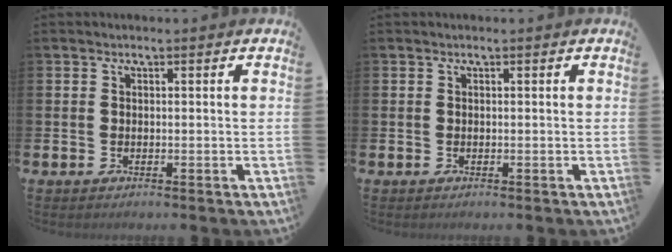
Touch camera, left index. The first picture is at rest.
{"total": 0.0}